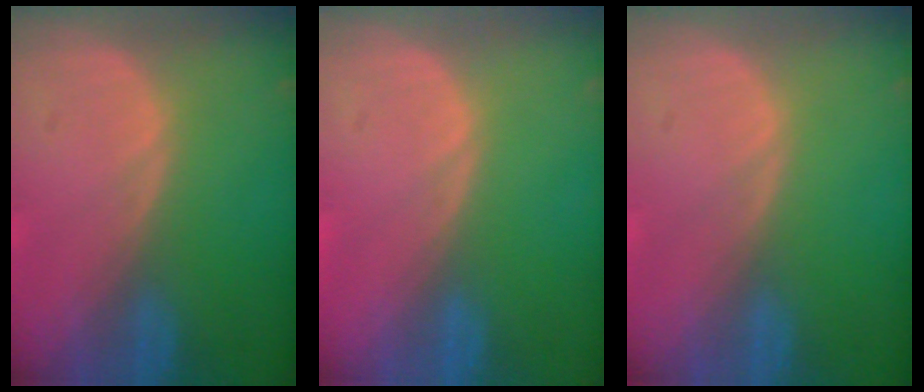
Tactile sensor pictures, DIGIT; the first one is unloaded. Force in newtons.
{"total": 0.0}
{"total": 0.0}